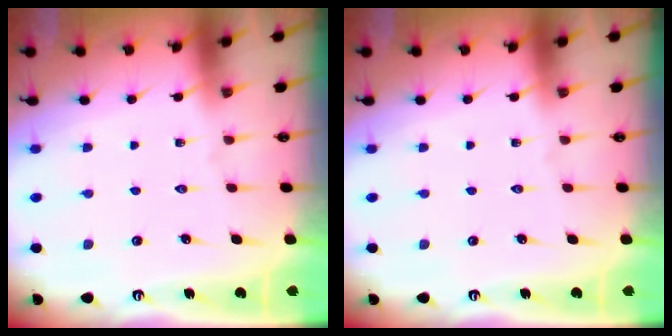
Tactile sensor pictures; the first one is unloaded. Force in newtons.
{"total": 0.0}